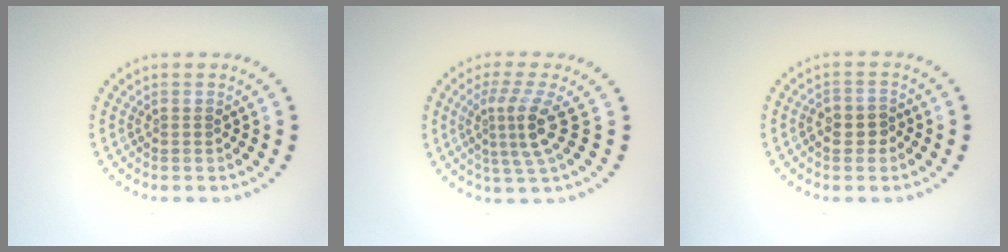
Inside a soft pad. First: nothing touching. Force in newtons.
{"total": 3.8, "press": 2.5, "slide": 2.8}
{"total": 2.3, "press": 2.2, "slide": 0.7}